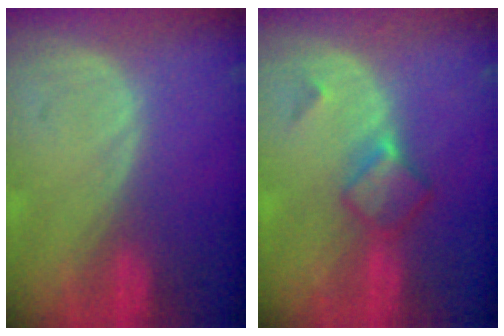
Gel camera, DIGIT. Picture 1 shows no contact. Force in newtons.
{"total": 4.9, "press": 4.3, "slide": 2.3}